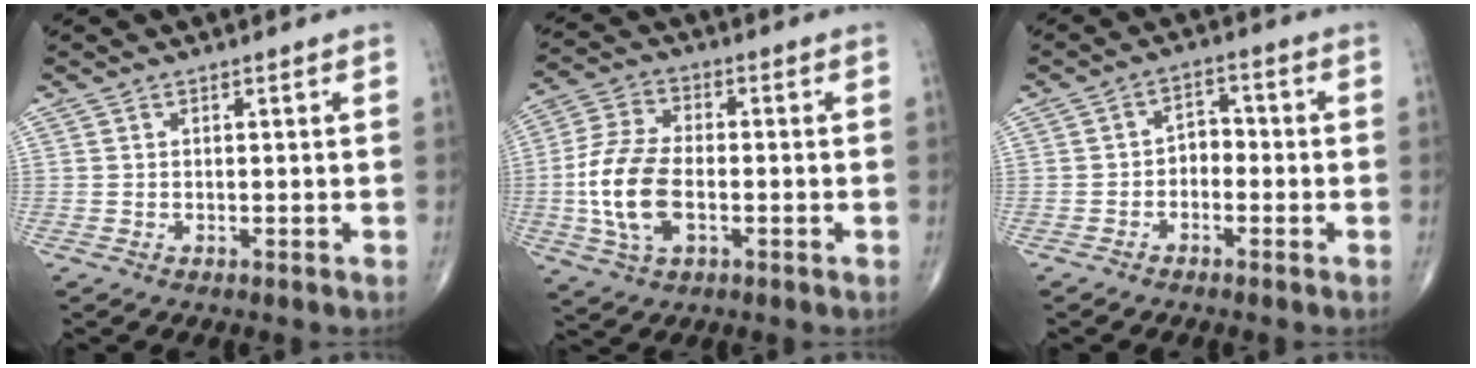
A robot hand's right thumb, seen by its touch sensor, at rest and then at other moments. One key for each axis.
{"total": 12.5, "fx": -2.1, "fy": 6.9, "fz": 10.3, "tx": -0.215, "ty": 0.010, "tz": -0.042}
{"total": 3.8, "fx": -1.2, "fy": 2.7, "fz": 2.4, "tx": -0.021, "ty": 0.025, "tz": -0.032}